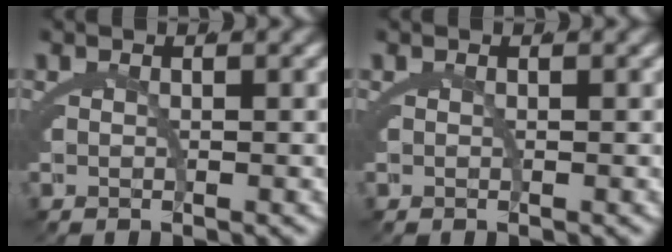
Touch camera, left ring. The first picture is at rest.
{"total": 0.0}